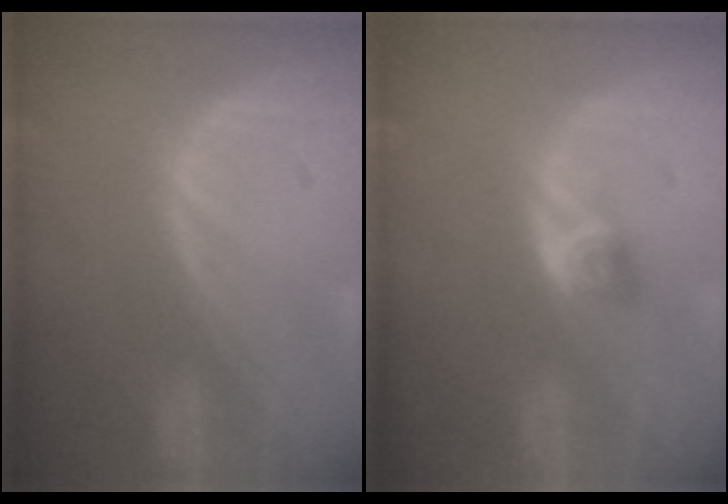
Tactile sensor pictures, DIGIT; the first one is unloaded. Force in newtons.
{"total": 2.7, "press": 2.4, "slide": 1.3}